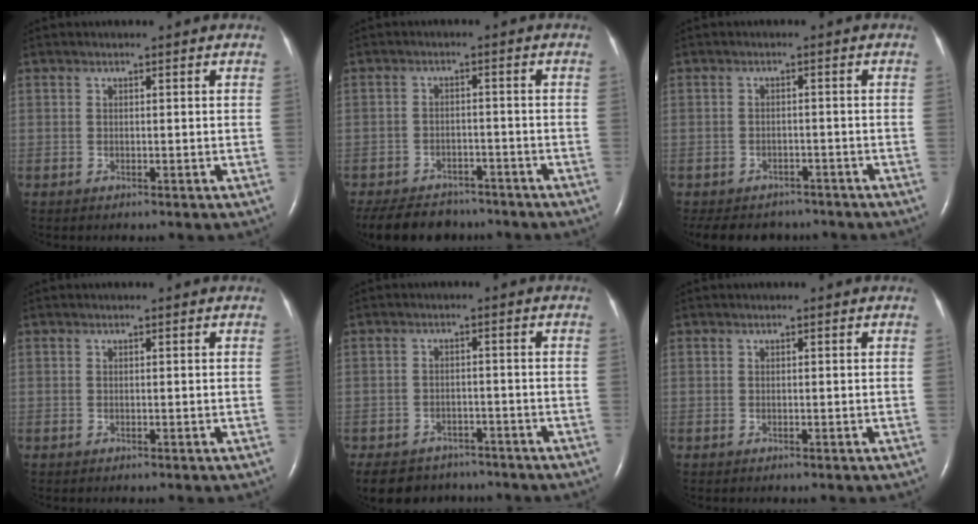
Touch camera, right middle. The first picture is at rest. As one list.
[{"total": 12.0, "force": [-10.0, 5.4, 3.9], "torque": [-0.083, -0.005, -0.136]}, {"total": 10.0, "force": [-8.6, 4.6, 2.6], "torque": [-0.052, -0.001, -0.107]}, {"total": 0.0}, {"total": 10.2, "force": [-8.3, 5.5, 2.5], "torque": [-0.049, -0.002, -0.108]}, {"total": 0.0}]